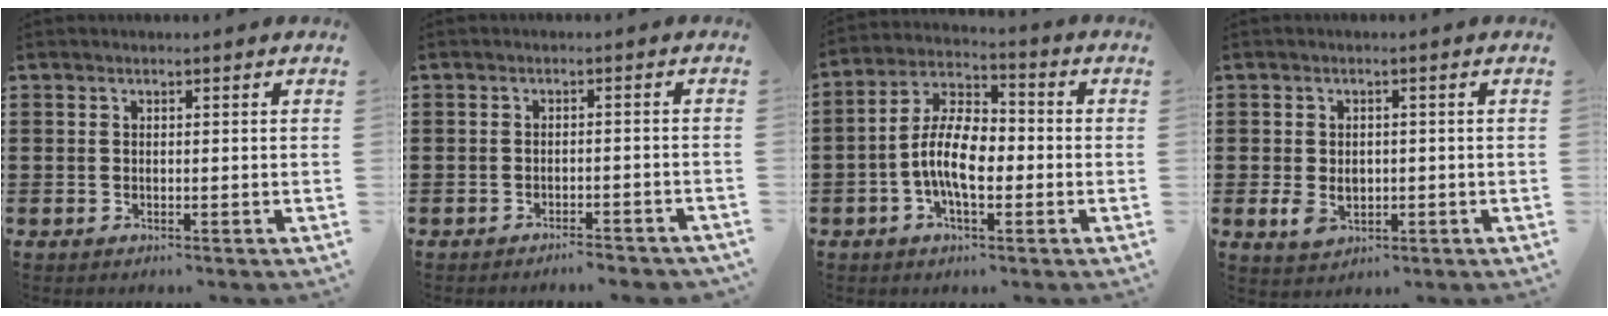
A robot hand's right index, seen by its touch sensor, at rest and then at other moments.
{"total": 2.1, "force": [-2.1, 0.0, 0.5], "torque": [-0.012, -0.001, -0.043]}
{"total": 9.3, "force": [-2.0, 4.5, 7.8], "torque": [-0.178, 0.001, -0.043]}
{"total": 3.1, "force": [-0.4, 2.3, 2.0], "torque": [-0.041, 0.004, -0.008]}